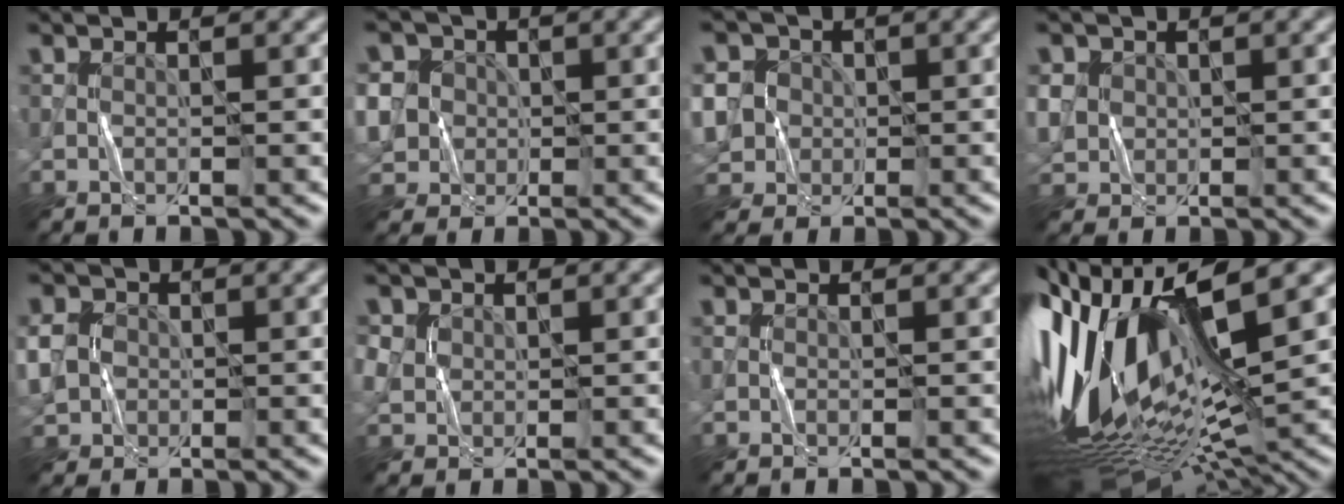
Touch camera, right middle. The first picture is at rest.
{"total": 8.4, "force": [0.3, 7.8, 3.2], "torque": [-0.078, 0.031, -0.020]}
{"total": 7.8, "force": [-0.3, 7.2, 3.0], "torque": [-0.074, 0.027, -0.037]}
{"total": 3.0, "force": [0.4, 2.8, 1.1], "torque": [-0.037, 0.006, 0.007]}
{"total": 4.7, "force": [-0.1, 4.2, 2.2], "torque": [-0.058, 0.009, -0.013]}
{"total": 2.3, "force": [0.6, 2.1, 0.8], "torque": [-0.027, 0.010, 0.010]}
{"total": 0.0}
{"total": 16.3, "force": [1.8, 6.5, 14.8], "torque": [-0.318, -0.010, 0.049]}